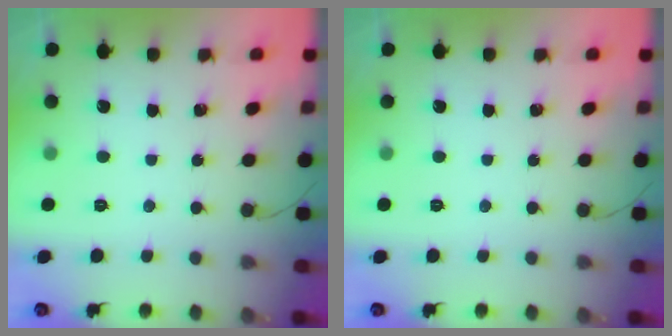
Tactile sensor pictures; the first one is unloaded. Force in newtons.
{"total": 0.0}